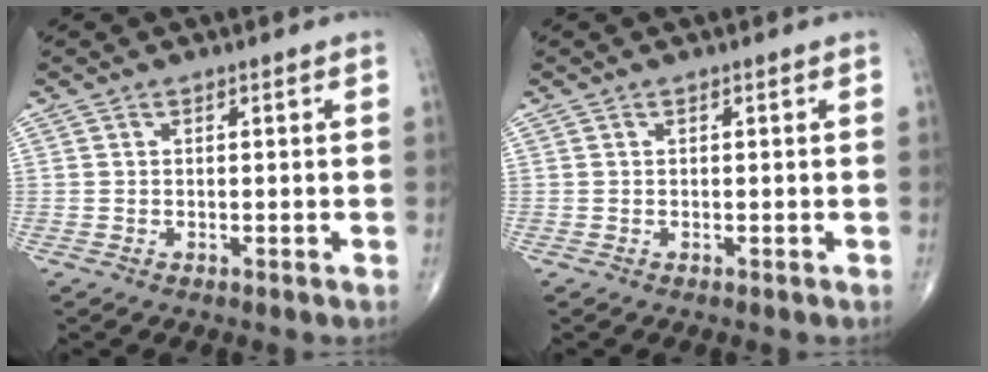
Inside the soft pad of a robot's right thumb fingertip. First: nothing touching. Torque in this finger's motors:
{"motor_torque": [0.00, 0.00, 0.00, 0.00, 0.00]}